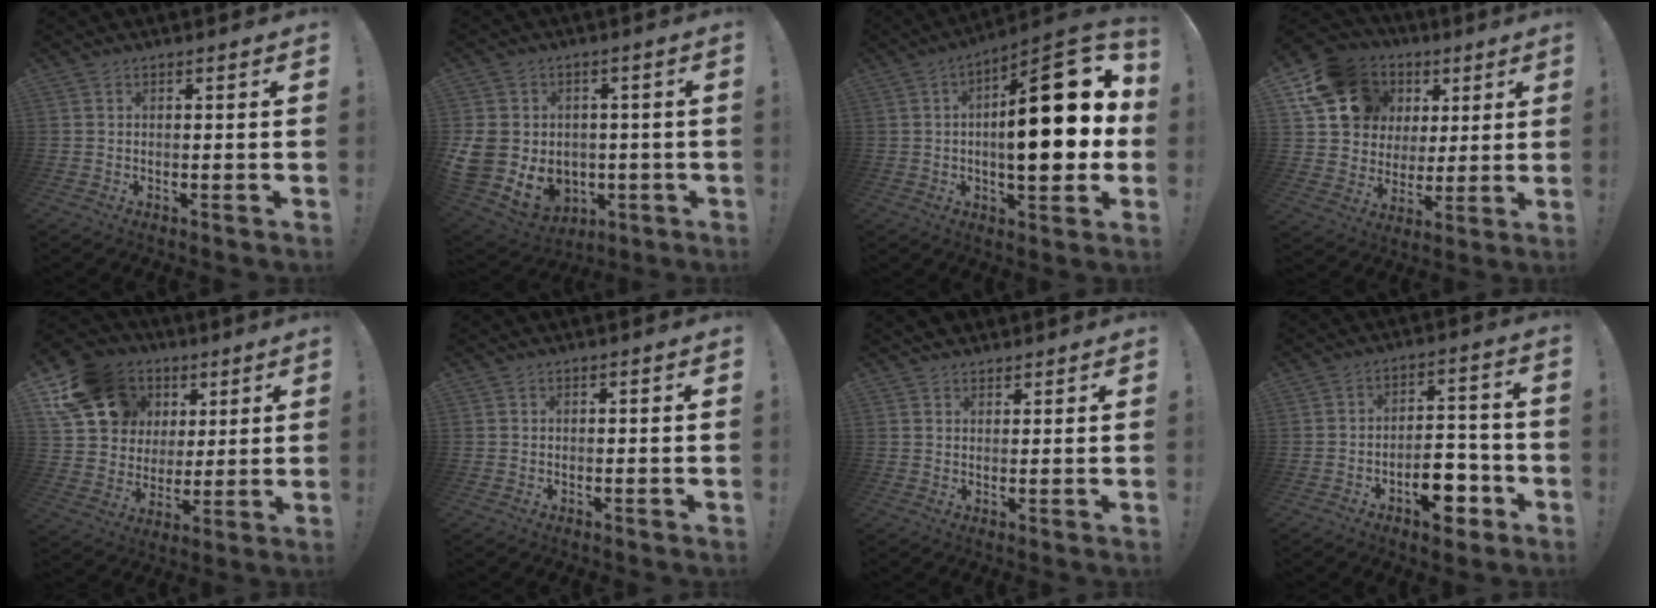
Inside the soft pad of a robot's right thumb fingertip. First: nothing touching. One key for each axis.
{"total": 13.3, "fx": -1.7, "fy": 11.5, "fz": 6.5, "tx": -0.135, "ty": 0.000, "tz": -0.015}
{"total": 23.3, "fx": 1.6, "fy": 8.7, "fz": 21.6, "tx": -0.300, "ty": -0.008, "tz": 0.020}
{"total": 16.8, "fx": 7.9, "fy": 13.5, "fz": 6.1, "tx": -0.089, "ty": -0.042, "tz": 0.173}
{"total": 18.7, "fx": 8.7, "fy": 14.9, "fz": 7.2, "tx": -0.116, "ty": -0.038, "tz": 0.194}
{"total": 0.0}
{"total": 2.7, "fx": 2.3, "fy": 1.4, "fz": 0.3, "tx": 0.006, "ty": -0.014, "tz": 0.041}
{"total": 10.7, "fx": -5.4, "fy": 5.9, "fz": 7.0, "tx": -0.076, "ty": 0.048, "tz": -0.086}